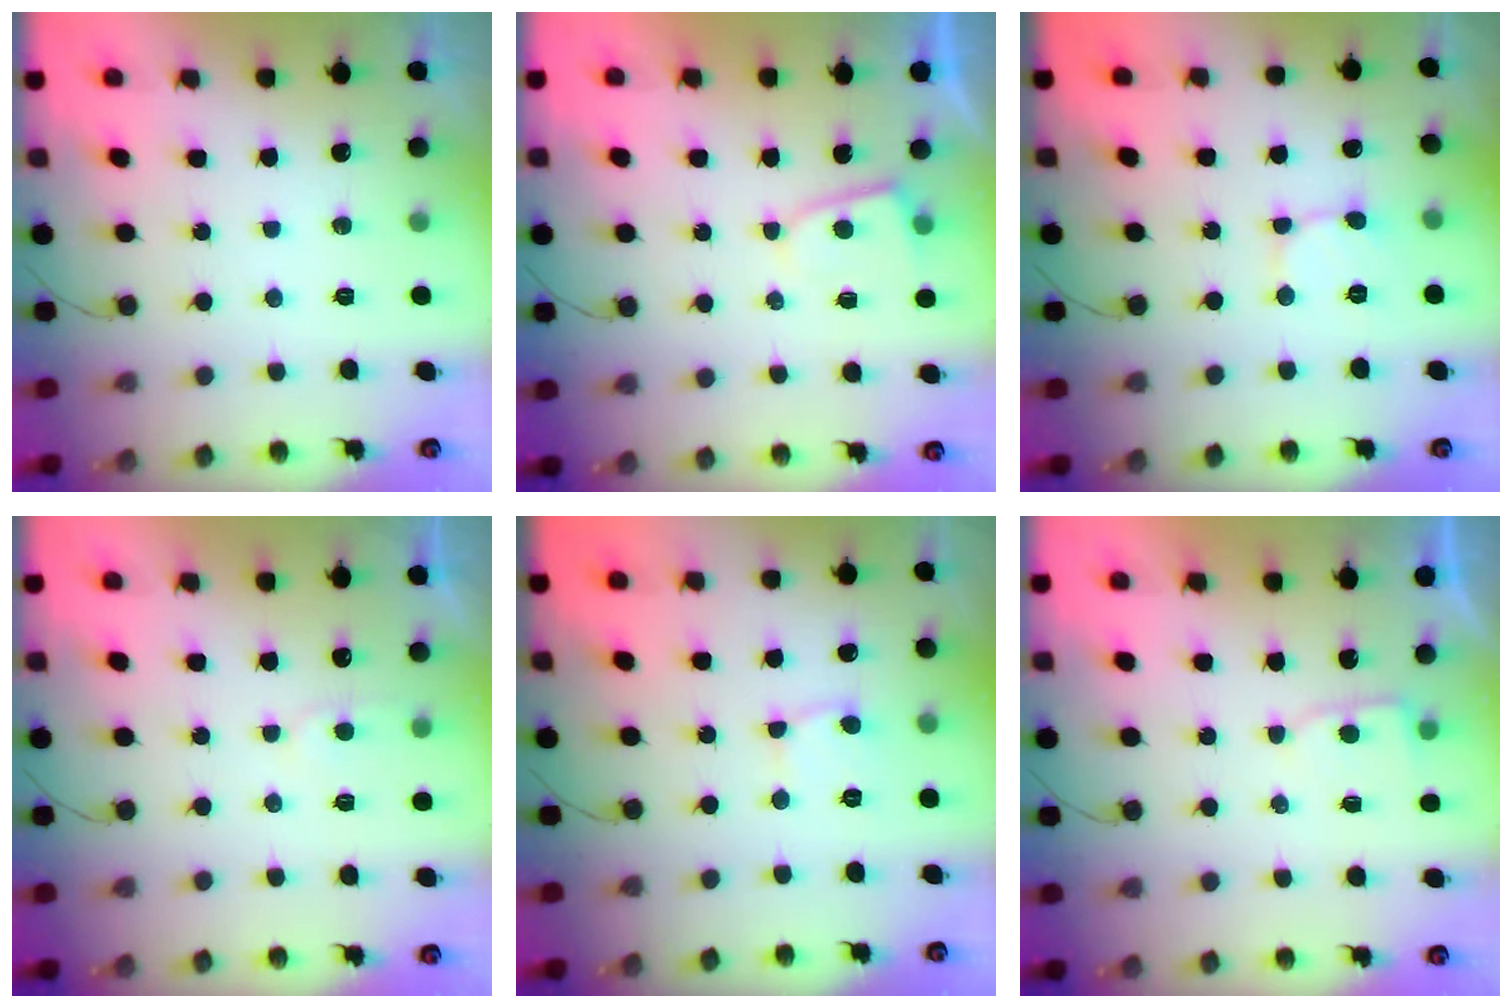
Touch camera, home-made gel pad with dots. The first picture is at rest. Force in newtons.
{"total": 3.3, "press": 3.3, "slide": 0.1}
{"total": 2.4, "press": 2.4, "slide": 0.2}
{"total": 4.2, "press": 4.2, "slide": 0.4}
{"total": 2.7, "press": 2.7, "slide": 0.2}
{"total": 2.8, "press": 2.8, "slide": 0.4}